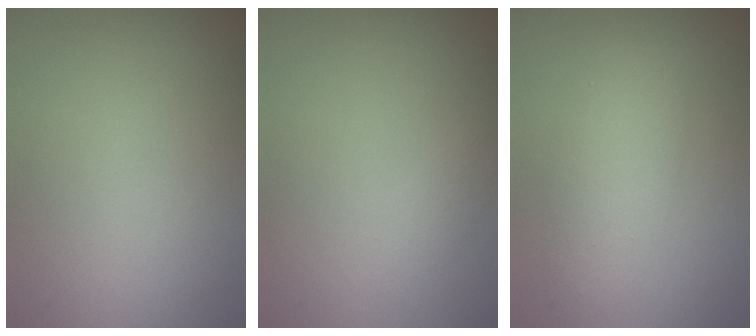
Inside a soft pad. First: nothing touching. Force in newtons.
{"total": 0.9, "press": 0.9, "slide": 0.1}
{"total": 3.8, "press": 3.8, "slide": 0.1}